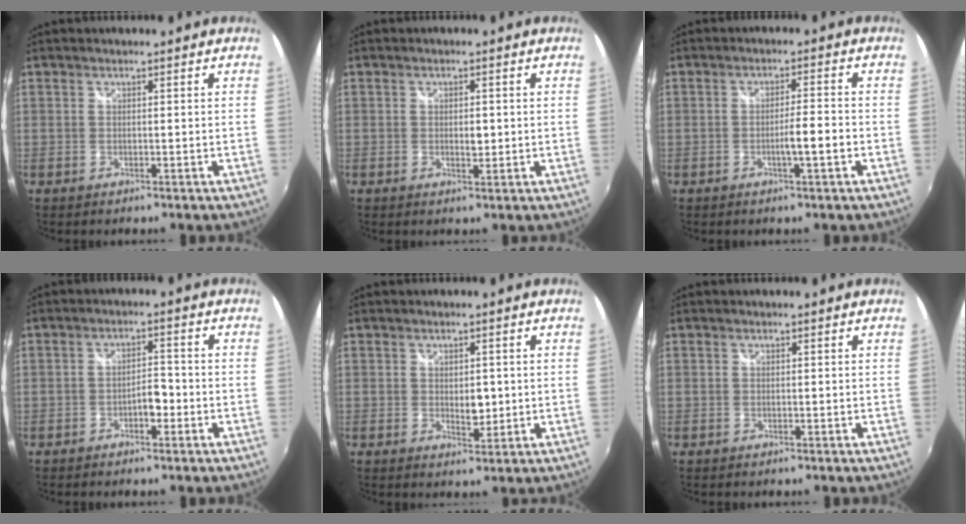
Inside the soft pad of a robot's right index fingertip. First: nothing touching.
{"total": 2.3, "force": [-0.1, 1.2, 2.0], "torque": [-0.031, -0.002, -0.001]}
{"total": 4.2, "force": [-1.6, -0.2, 3.8], "torque": [-0.065, -0.002, -0.025]}
{"total": 3.3, "force": [-1.7, 1.4, 2.4], "torque": [-0.043, 0.004, -0.028]}
{"total": 3.3, "force": [0.0, 2.1, 2.6], "torque": [-0.038, -0.006, 0.002]}
{"total": 0.0}